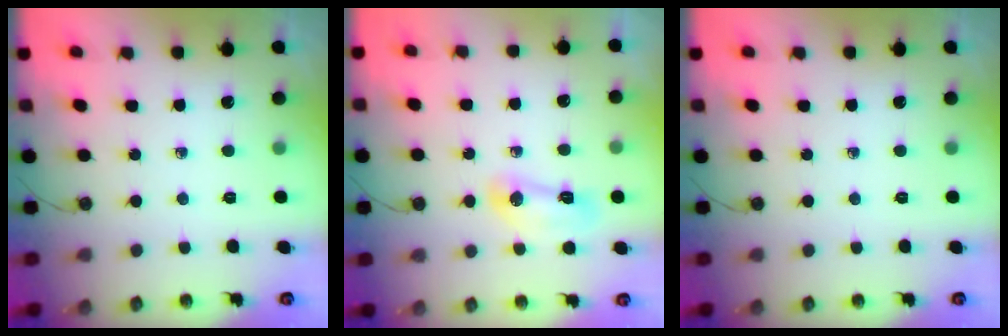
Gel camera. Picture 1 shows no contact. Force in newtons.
{"total": 7.2, "press": 7.1, "slide": 0.9}
{"total": 0.0}